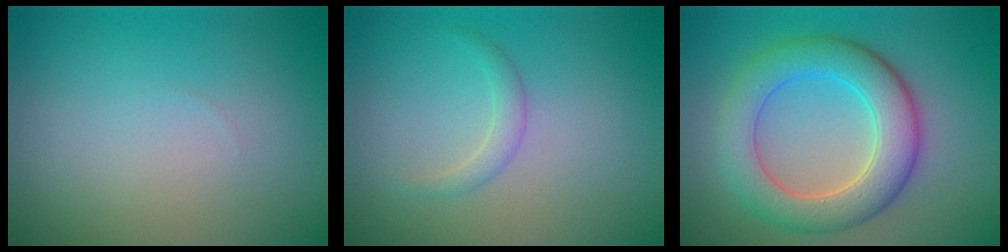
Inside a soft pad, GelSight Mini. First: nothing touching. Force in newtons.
{"total": 1.3, "press": 1.3, "slide": 0.1}
{"total": 6.8, "press": 6.8, "slide": 0.5}